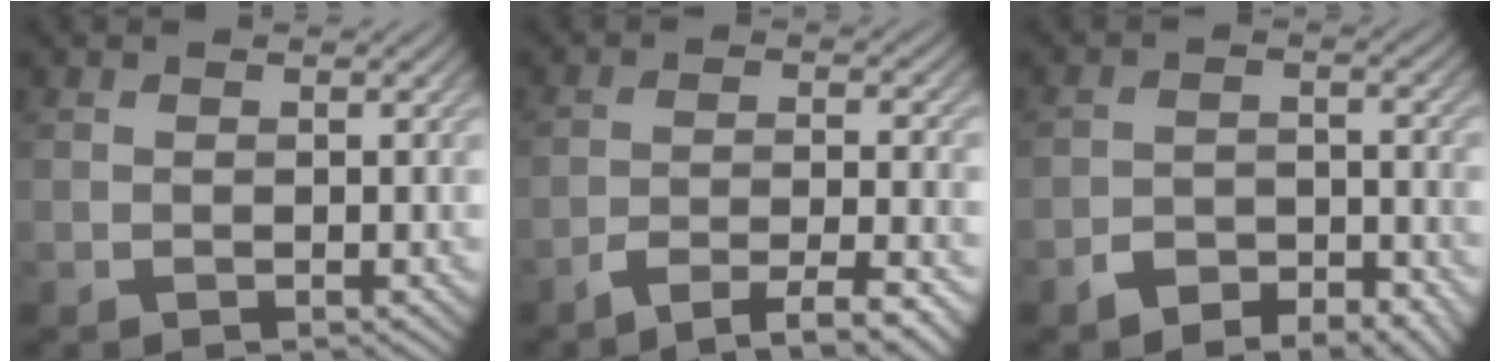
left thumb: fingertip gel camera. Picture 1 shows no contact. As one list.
[{"total": 6.1, "force": [-4.3, 1.2, 4.1], "torque": [-0.067, 0.003, -0.073]}, {"total": 6.6, "force": [-4.6, 3.0, 3.6], "torque": [-0.052, -0.004, -0.082]}]